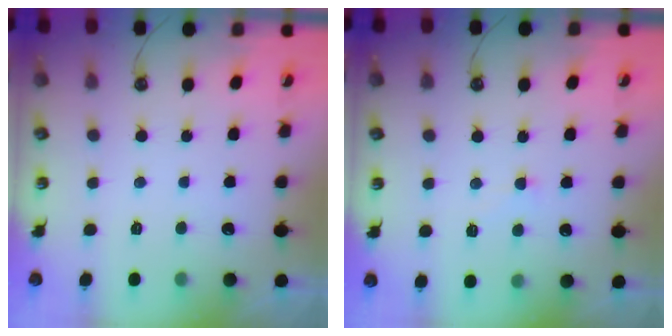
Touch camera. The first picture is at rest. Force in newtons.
{"total": 3.4, "press": 3.4, "slide": 0.4}